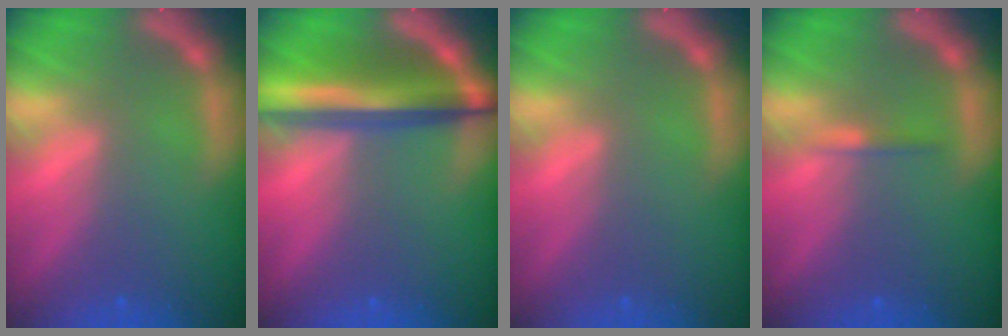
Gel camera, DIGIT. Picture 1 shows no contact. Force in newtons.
{"total": 8.1}
{"total": 0.0}
{"total": 0.9}